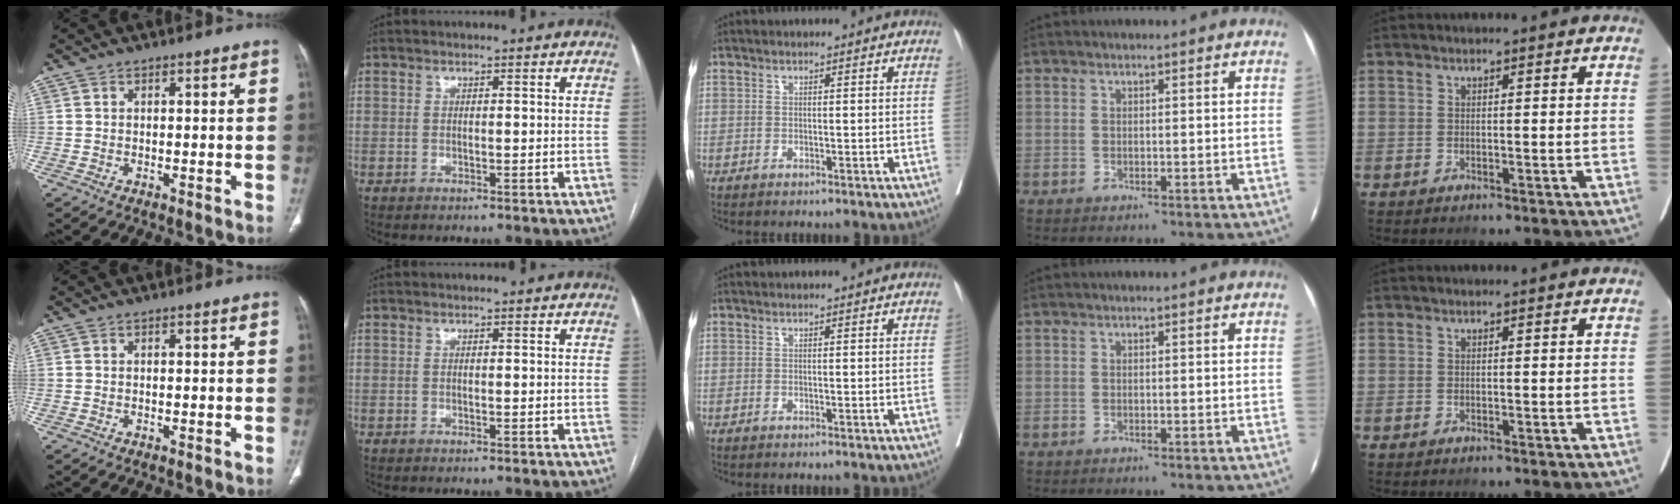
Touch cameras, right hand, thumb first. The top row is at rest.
{}